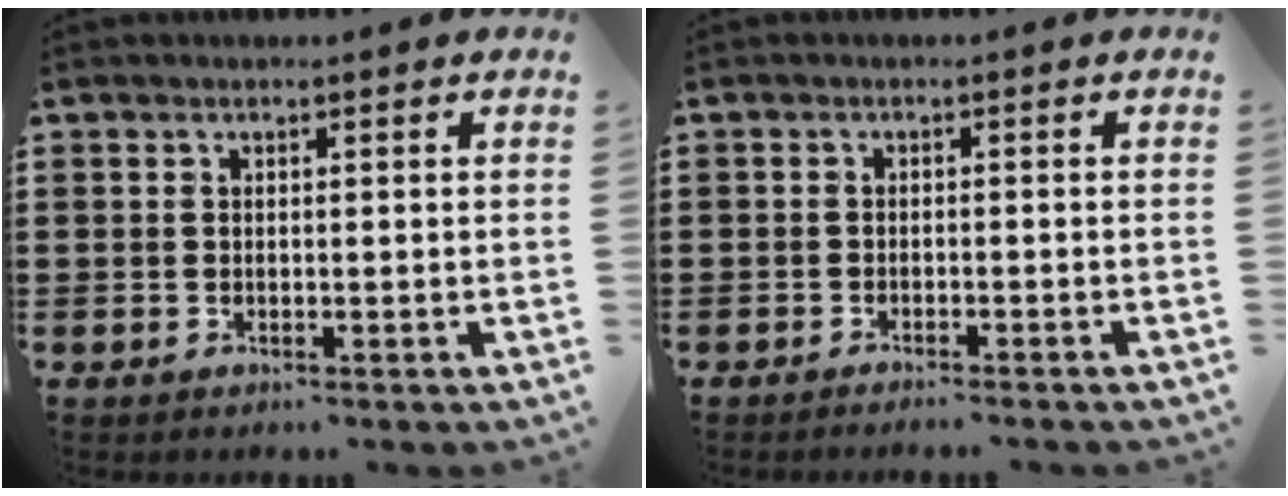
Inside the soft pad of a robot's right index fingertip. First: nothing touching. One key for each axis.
{"total": 1.3, "fx": -1.3, "fy": -0.3, "fz": 0.0, "tx": -0.004, "ty": -0.001, "tz": -0.026}